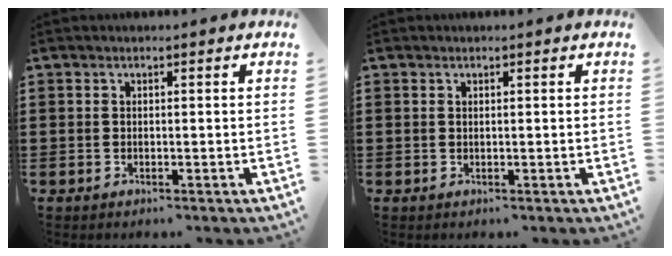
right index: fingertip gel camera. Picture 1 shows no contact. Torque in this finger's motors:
{"motor_torque": [2.14, 0.00, 0.03, 0.02]}